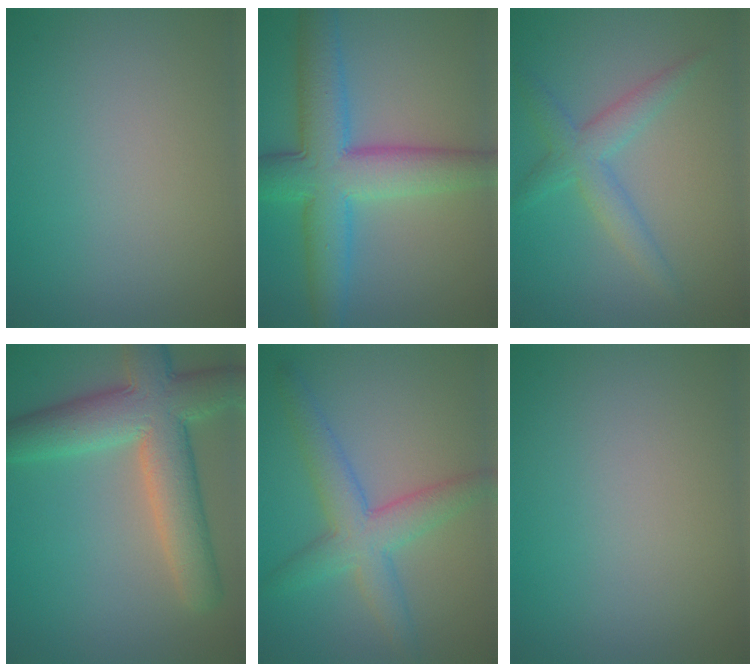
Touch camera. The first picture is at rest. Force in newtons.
{"total": 8.6, "press": 8.6, "slide": 0.5}
{"total": 3.2, "press": 3.2, "slide": 0.1}
{"total": 8.7, "press": 8.7, "slide": 0.6}
{"total": 4.7, "press": 4.7, "slide": 0.0}
{"total": 0.0}